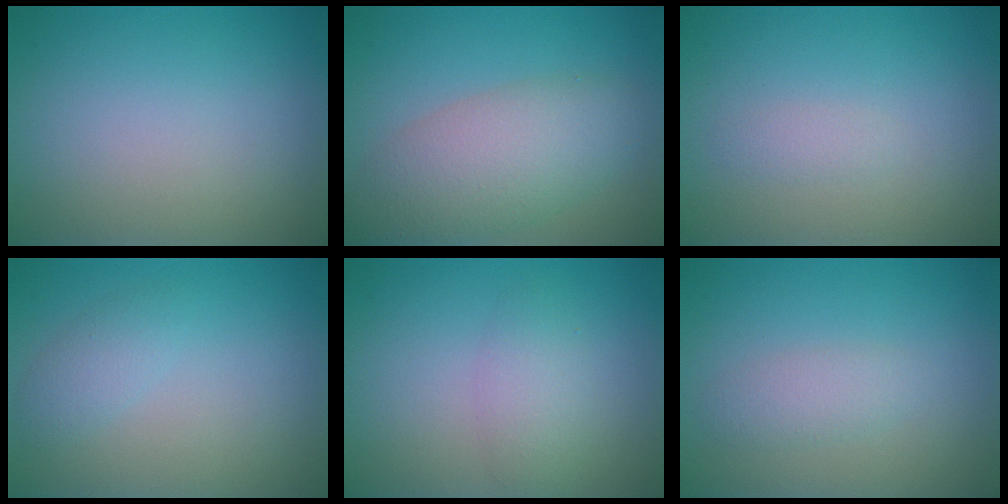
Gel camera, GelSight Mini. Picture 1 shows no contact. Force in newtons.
{"total": 6.3, "press": 6.3, "slide": 0.4}
{"total": 0.8, "press": 0.8, "slide": 0.0}
{"total": 1.6, "press": 1.6, "slide": 0.0}
{"total": 2.4, "press": 2.4, "slide": 0.0}
{"total": 1.7, "press": 1.7, "slide": 0.1}